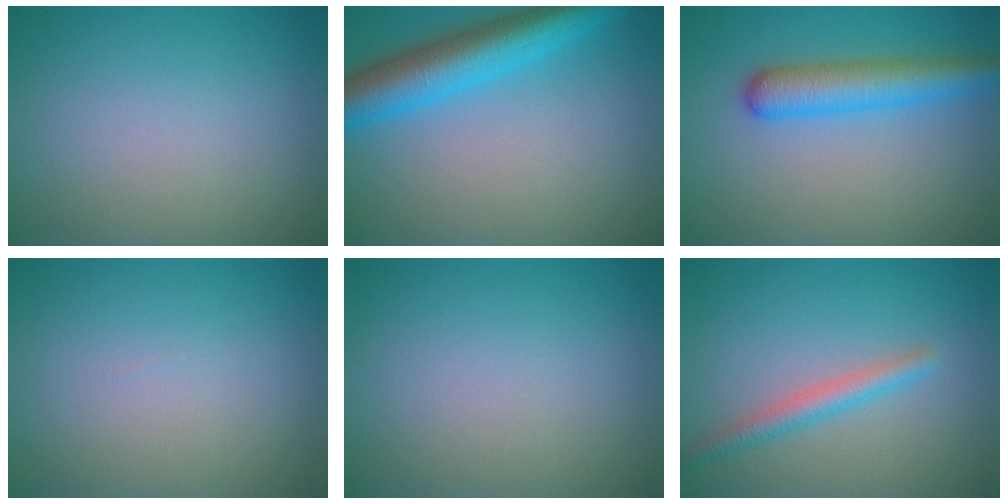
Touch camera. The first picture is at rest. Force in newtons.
{"total": 7.3, "press": 7.3, "slide": 0.4}
{"total": 4.9, "press": 4.9, "slide": 0.1}
{"total": 0.0}
{"total": 0.0}
{"total": 2.4, "press": 2.4, "slide": 0.1}